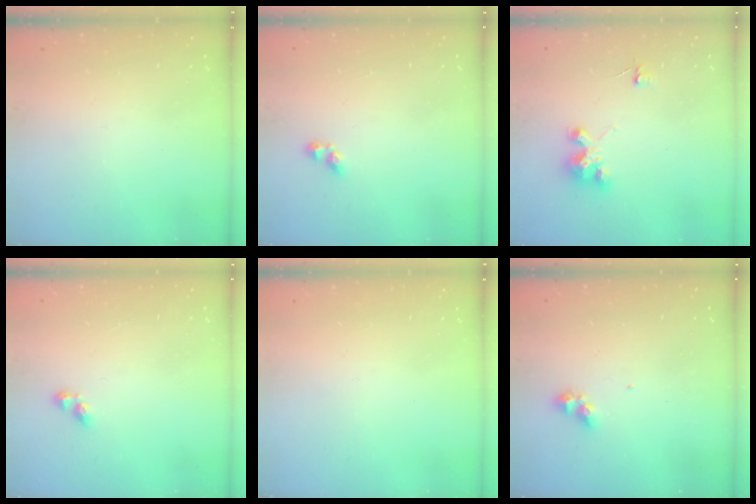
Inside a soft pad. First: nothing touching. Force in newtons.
{"total": 3.0, "press": 2.9, "slide": 0.9}
{"total": 4.1, "press": 4.1, "slide": 0.2}
{"total": 3.6, "press": 3.6, "slide": 0.5}
{"total": 0.0}
{"total": 4.7, "press": 4.7, "slide": 0.3}